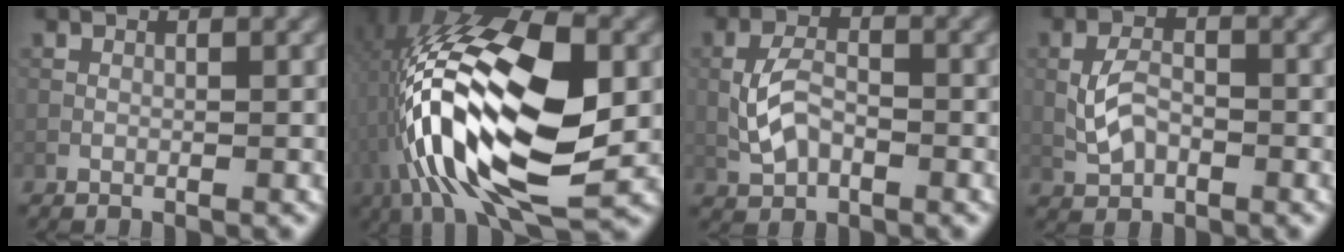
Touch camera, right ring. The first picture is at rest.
{"total": 15.9, "force": [-2.6, 6.8, 14.1], "torque": [-0.276, 0.021, -0.045]}
{"total": 3.0, "force": [-0.7, 1.8, 2.3], "torque": [-0.052, 0.004, -0.013]}
{"total": 2.6, "force": [-0.5, 1.7, 2.0], "torque": [-0.047, 0.003, -0.007]}